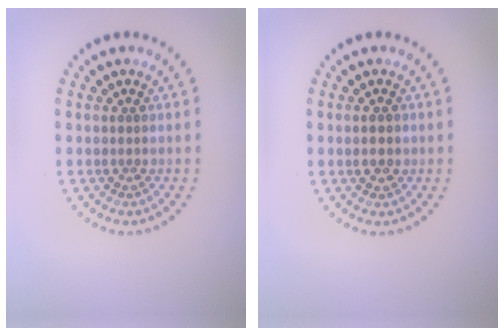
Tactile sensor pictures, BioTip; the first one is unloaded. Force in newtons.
{"total": 1.8, "press": 1.8, "slide": 0.1}